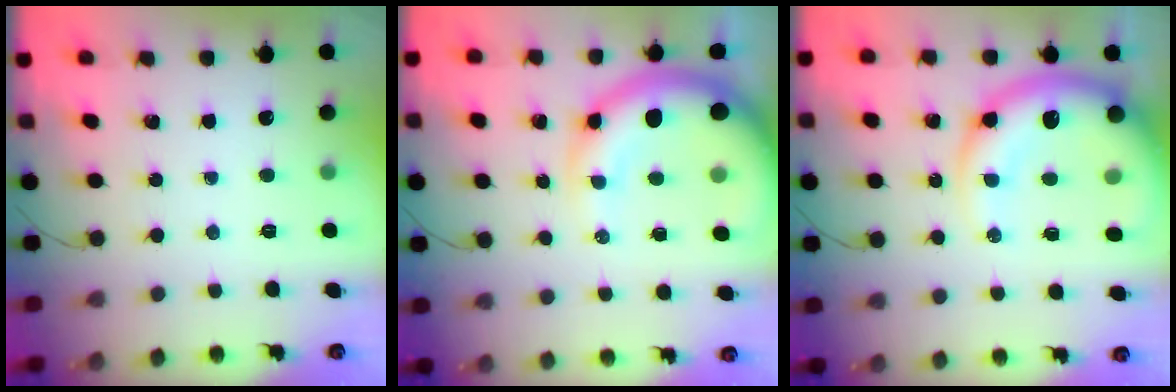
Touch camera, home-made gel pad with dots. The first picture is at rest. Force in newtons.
{"total": 12.6, "press": 12.1, "slide": 3.4}
{"total": 16.0, "press": 15.6, "slide": 3.6}